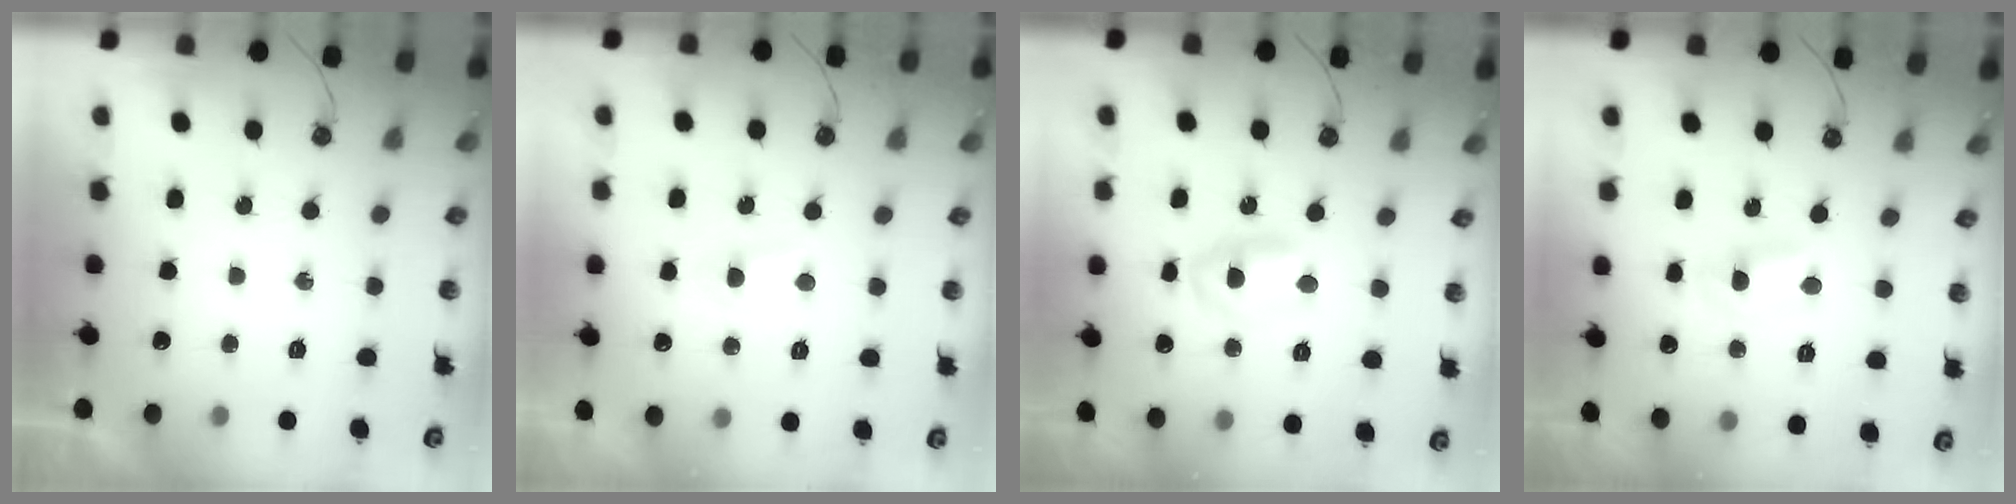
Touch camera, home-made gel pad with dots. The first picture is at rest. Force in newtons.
{"total": 3.3, "press": 3.2, "slide": 0.5}
{"total": 6.8, "press": 3.5, "slide": 5.8}
{"total": 1.4, "press": 1.4, "slide": 0.2}